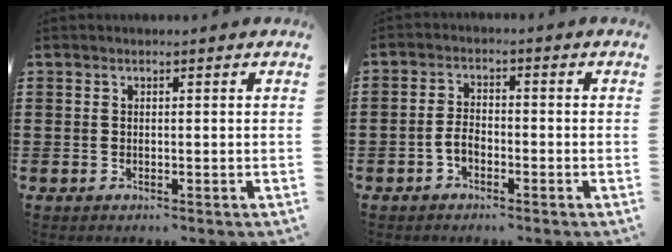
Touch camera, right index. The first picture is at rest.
{"total": 3.1, "force": [-1.5, 1.6, 2.1], "torque": [-0.056, -0.001, -0.033]}